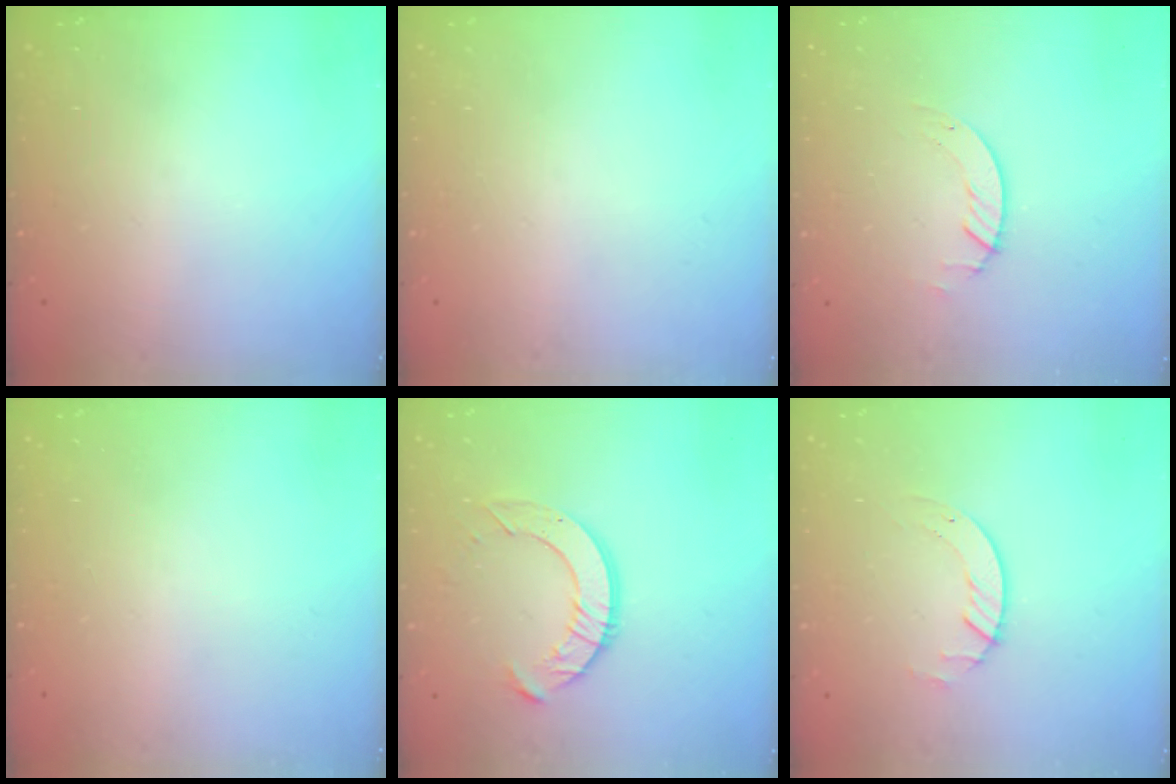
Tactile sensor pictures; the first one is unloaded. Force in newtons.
{"total": 0.0}
{"total": 1.3, "press": 1.2, "slide": 0.1}
{"total": 0.0}
{"total": 9.6, "press": 9.6, "slide": 1.0}
{"total": 2.6, "press": 2.6, "slide": 0.3}